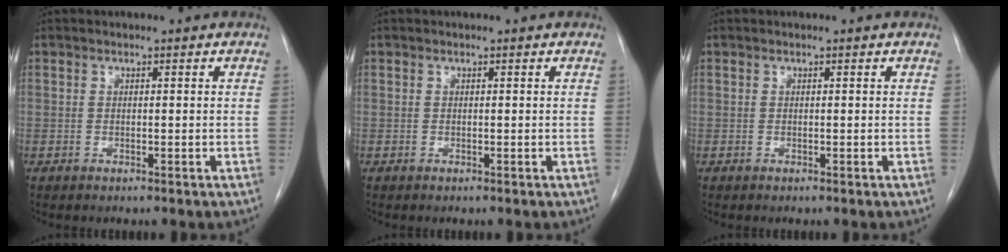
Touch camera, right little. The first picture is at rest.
{"total": 0.0}
{"total": 0.0}